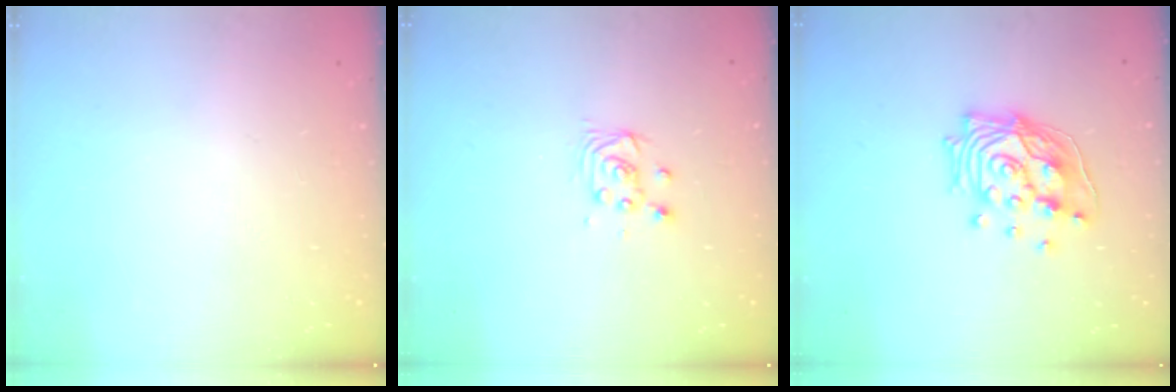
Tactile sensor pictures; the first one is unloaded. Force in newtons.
{"total": 3.4, "press": 3.4, "slide": 0.4}
{"total": 15.9, "press": 15.1, "slide": 5.1}